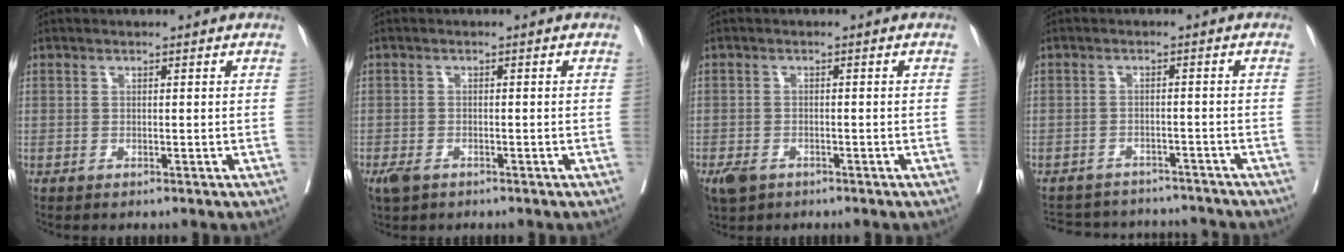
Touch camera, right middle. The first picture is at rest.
{"total": 2.7, "force": [-1.7, 1.6, 1.4], "torque": [-0.026, -0.003, -0.025]}
{"total": 3.9, "force": [-2.5, 2.5, 1.6], "torque": [-0.029, -0.003, -0.039]}
{"total": 12.7, "force": [-11.9, 3.7, 2.6], "torque": [-0.058, 0.013, -0.150]}